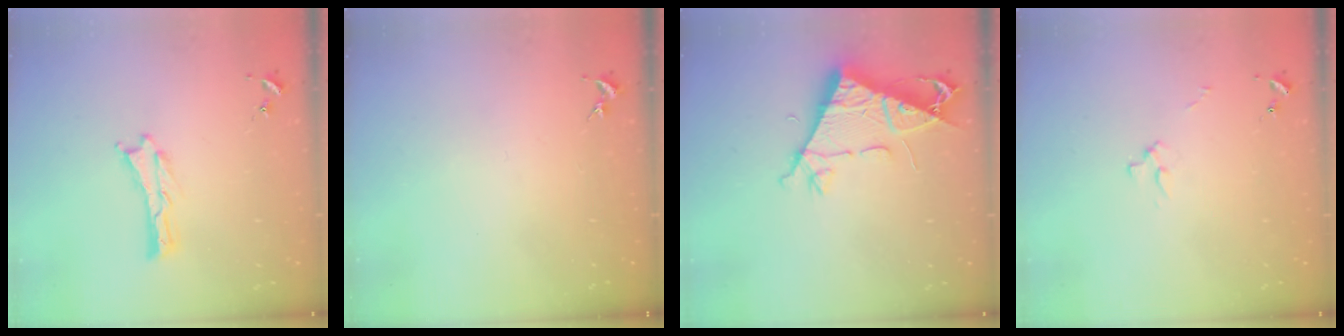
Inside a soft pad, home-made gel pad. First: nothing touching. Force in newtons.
{"total": 0.0}
{"total": 8.0, "press": 7.9, "slide": 1.2}
{"total": 2.5, "press": 2.5, "slide": 0.3}